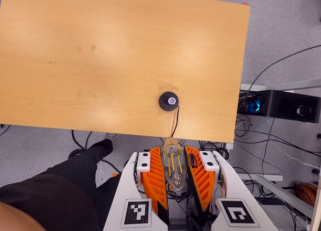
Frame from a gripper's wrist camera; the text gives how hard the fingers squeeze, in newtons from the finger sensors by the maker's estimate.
{"total": 13.4, "left": 13.9, "right": 12.9}